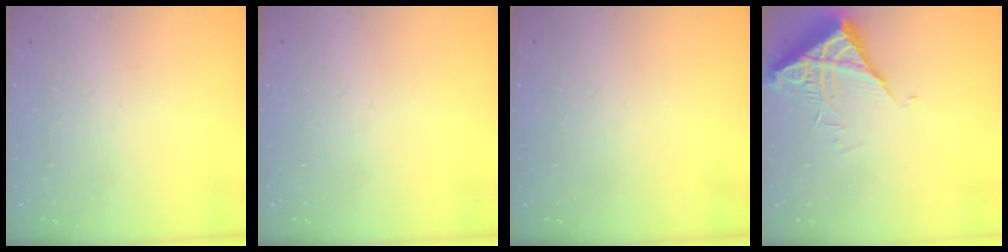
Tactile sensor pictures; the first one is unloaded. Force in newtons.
{"total": 0.0}
{"total": 0.0}
{"total": 6.0, "press": 6.0, "slide": 0.2}